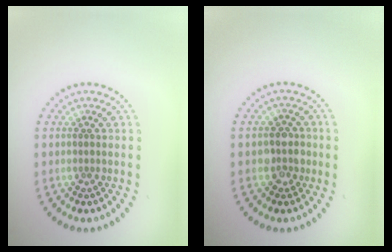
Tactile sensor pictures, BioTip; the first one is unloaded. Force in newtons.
{"total": 2.2, "press": 2.0, "slide": 1.0}